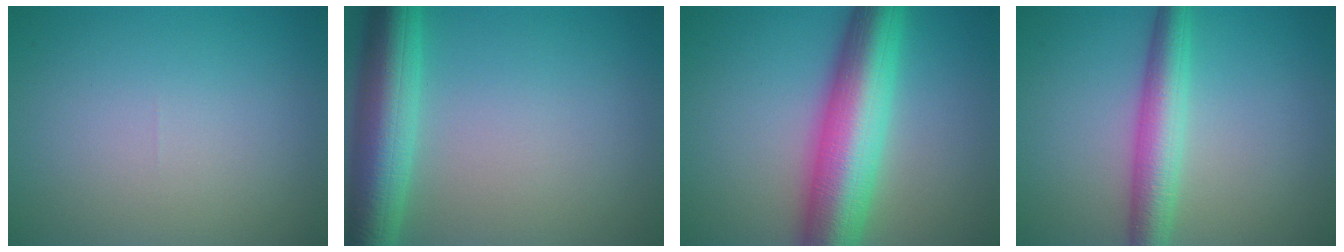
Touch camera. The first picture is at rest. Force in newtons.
{"total": 7.3, "press": 7.3, "slide": 0.2}
{"total": 10.4, "press": 10.4, "slide": 0.2}
{"total": 4.6, "press": 4.6, "slide": 0.1}